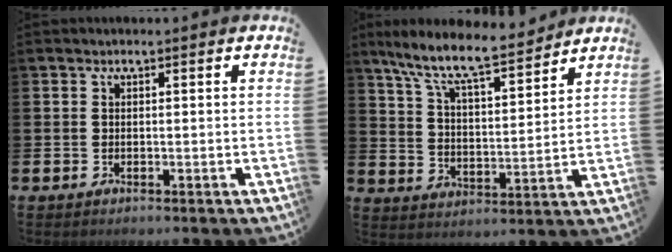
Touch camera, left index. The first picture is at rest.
{"total": 9.7, "force": [8.7, 1.3, 4.1], "torque": [-0.111, -0.056, 0.150]}